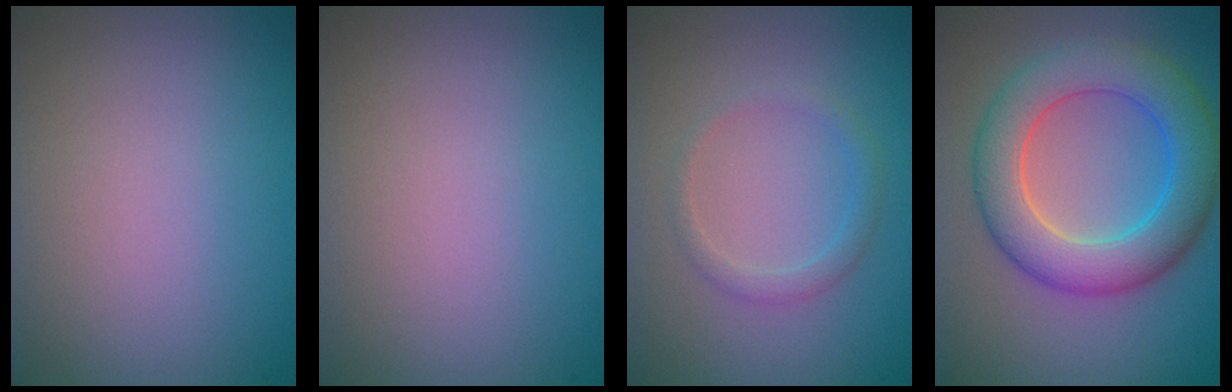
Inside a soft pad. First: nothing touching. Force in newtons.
{"total": 0.0}
{"total": 1.5, "press": 1.5, "slide": 0.1}
{"total": 7.2, "press": 7.2, "slide": 0.2}